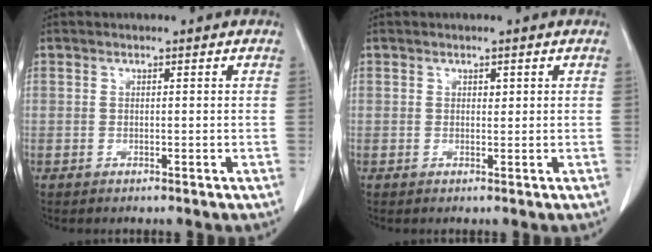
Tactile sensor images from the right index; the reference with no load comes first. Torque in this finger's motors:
{"motor_torque": [0.00, 0.00, 0.00, 0.00]}